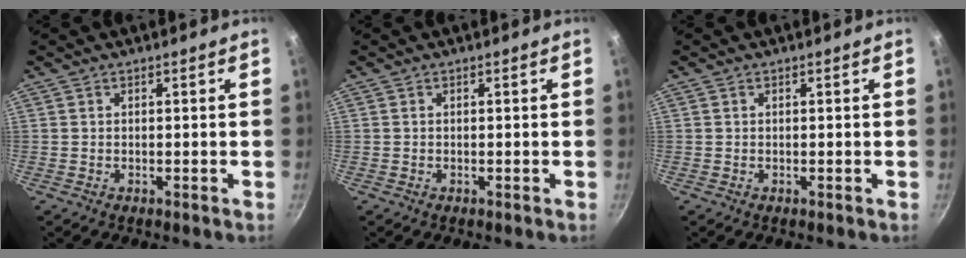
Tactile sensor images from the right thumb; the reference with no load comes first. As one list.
[{"total": 0.0}, {"total": 0.0}]